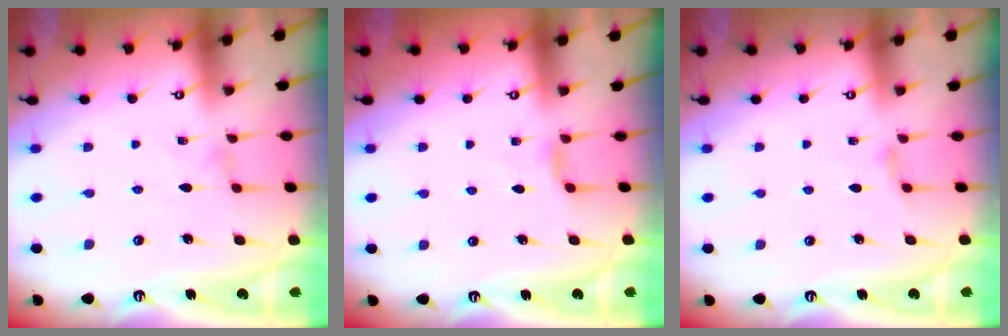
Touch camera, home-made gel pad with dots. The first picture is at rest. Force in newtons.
{"total": 1.9, "press": 1.9, "slide": 0.4}
{"total": 2.9, "press": 2.8, "slide": 0.5}